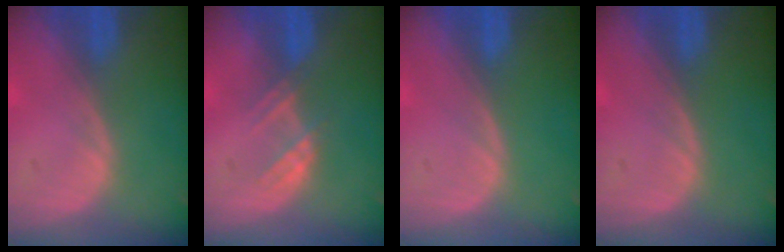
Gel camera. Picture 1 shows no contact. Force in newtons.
{"total": 3.0, "press": 2.9, "slide": 0.7}
{"total": 0.0}
{"total": 0.0}